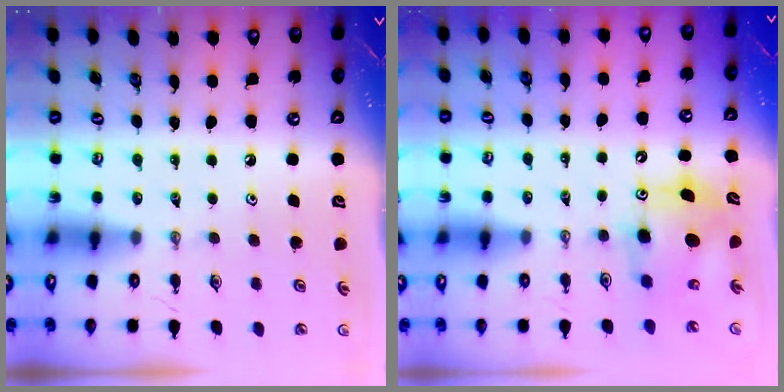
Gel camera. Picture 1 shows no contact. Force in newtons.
{"total": 9.3, "press": 9.3, "slide": 0.6}